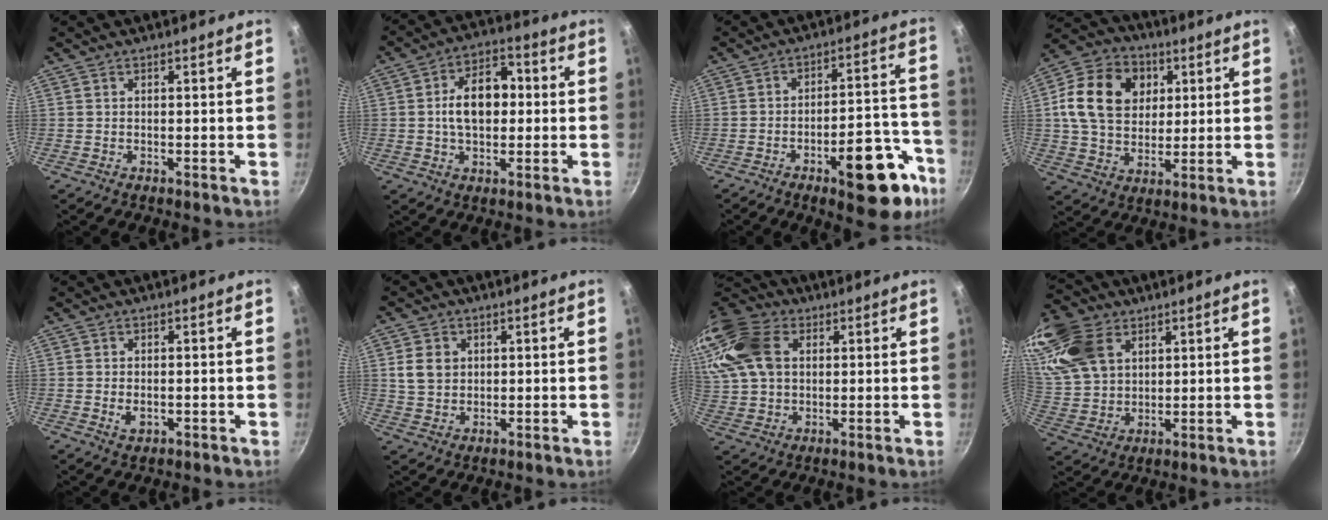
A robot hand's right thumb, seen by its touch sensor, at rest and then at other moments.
{"total": 11.4, "force": [0.4, 7.4, 8.7], "torque": [-0.107, 0.022, -0.004]}
{"total": 17.2, "force": [-8.9, 6.8, 13.0], "torque": [-0.114, 0.063, -0.117]}
{"total": 17.2, "force": [4.2, 13.2, 10.2], "torque": [-0.158, 0.005, 0.063]}
{"total": 2.6, "force": [-0.5, 1.7, 1.9], "torque": [-0.032, -0.002, -0.005]}
{"total": 5.7, "force": [1.3, 4.7, 3.1], "torque": [-0.041, 0.000, 0.026]}
{"total": 20.4, "force": [6.3, 14.7, 12.6], "torque": [-0.285, 0.018, 0.113]}
{"total": 18.4, "force": [8.6, 12.8, 10.2], "torque": [-0.209, -0.009, 0.173]}